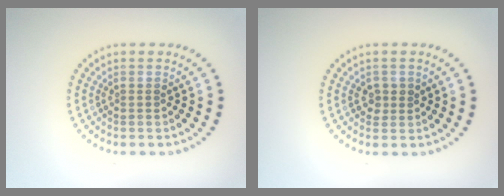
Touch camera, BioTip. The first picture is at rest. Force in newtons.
{"total": 1.3, "press": 1.2, "slide": 0.3}